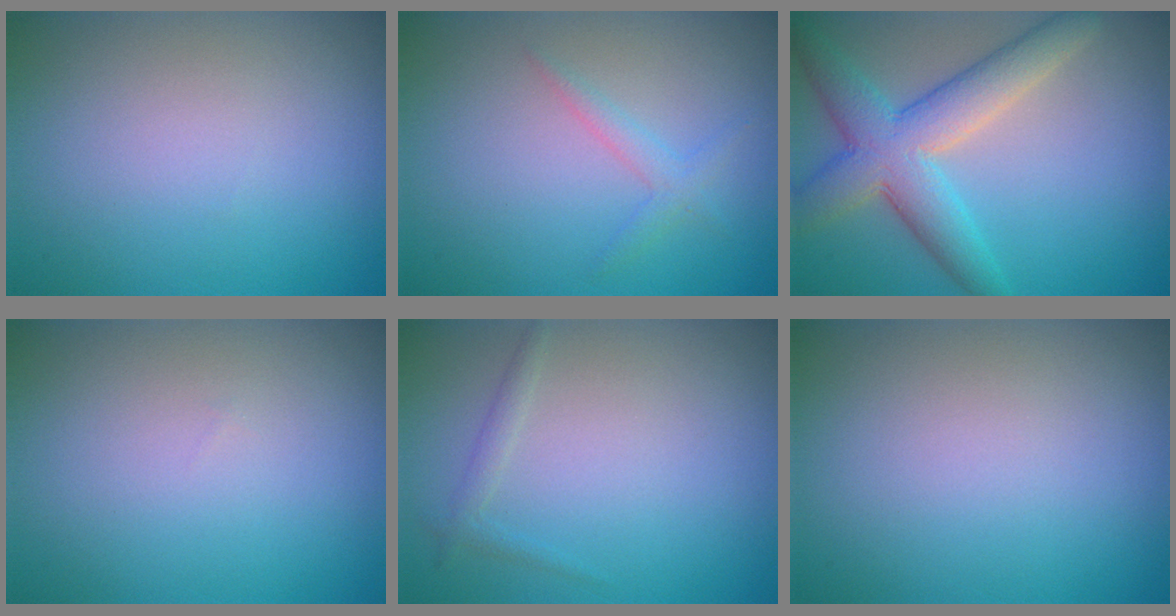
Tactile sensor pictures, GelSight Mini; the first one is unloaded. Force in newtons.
{"total": 1.4, "press": 1.4, "slide": 0.0}
{"total": 6.6, "press": 6.6, "slide": 0.4}
{"total": 0.0}
{"total": 1.0, "press": 1.0, "slide": 0.0}
{"total": 0.0}